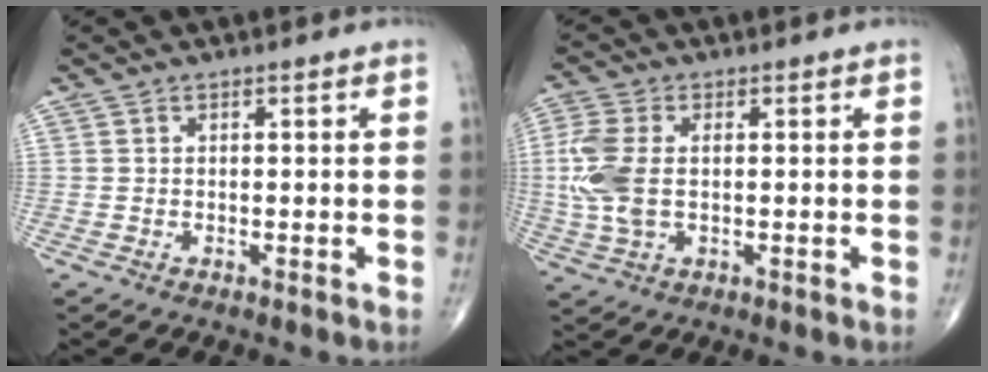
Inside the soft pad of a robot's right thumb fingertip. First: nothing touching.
{"total": 9.2, "force": [0.2, 5.3, 7.5], "torque": [-0.195, 0.005, 0.003]}